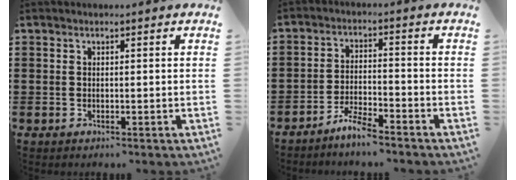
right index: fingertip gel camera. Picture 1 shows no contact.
{"total": 4.2, "force": [-4.0, 0.1, 1.4], "torque": [-0.034, 0.004, -0.081]}